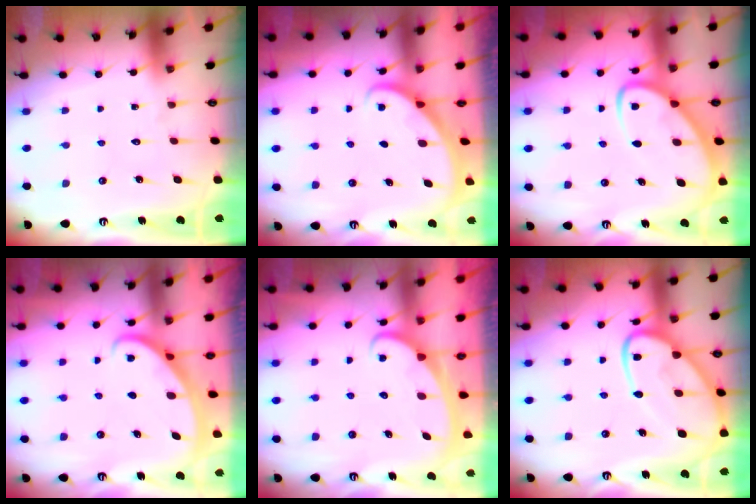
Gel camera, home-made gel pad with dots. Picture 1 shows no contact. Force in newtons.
{"total": 2.0, "press": 2.0, "slide": 0.1}
{"total": 6.9, "press": 6.9, "slide": 0.8}
{"total": 3.0, "press": 3.0, "slide": 0.1}
{"total": 2.5, "press": 2.5, "slide": 0.4}
{"total": 15.0, "press": 14.9, "slide": 1.4}